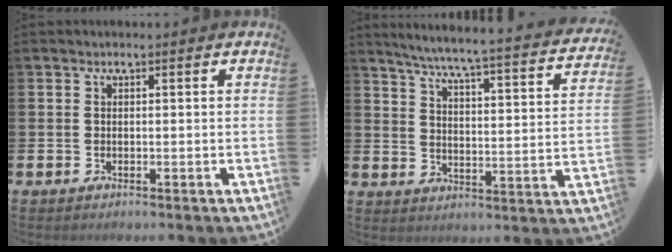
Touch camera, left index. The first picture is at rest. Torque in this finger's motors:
{"motor_torque": [0.54, -1.43, 0.33, 0.07]}